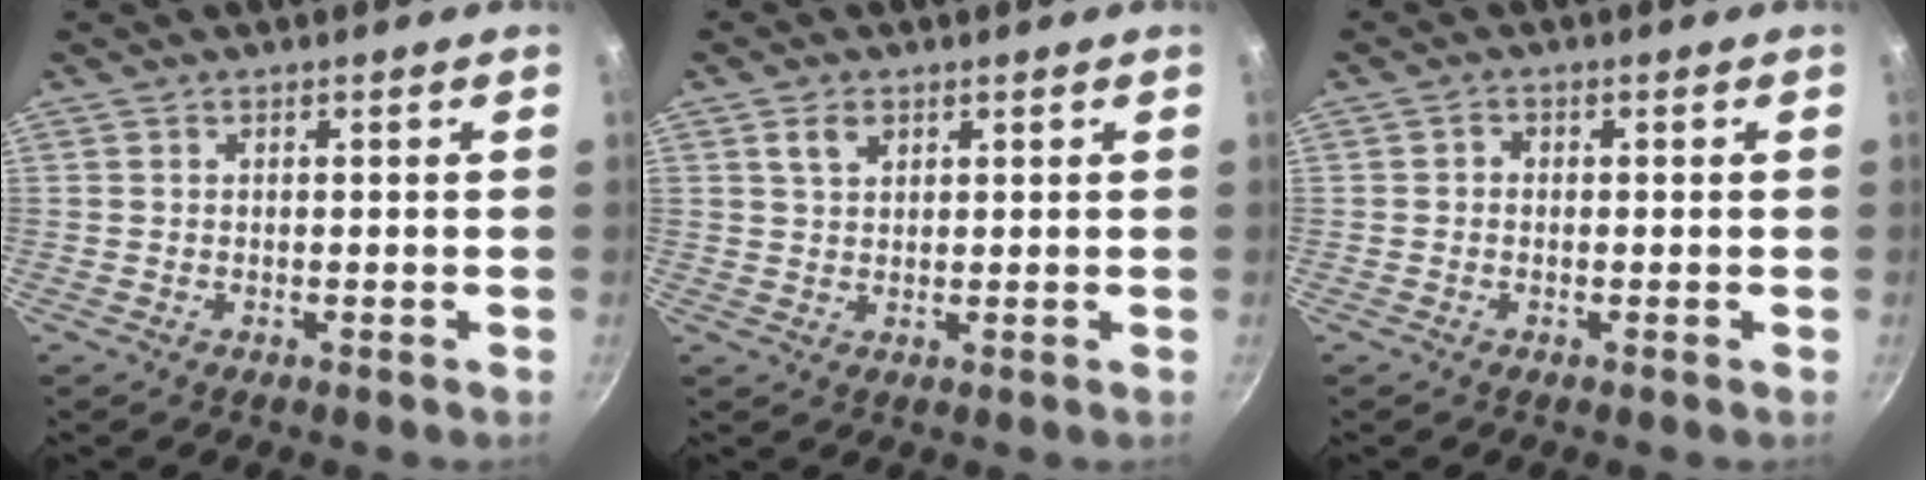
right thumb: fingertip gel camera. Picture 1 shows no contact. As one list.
[{"total": 3.2, "force": [1.5, 2.0, 2.0], "torque": [-0.029, -0.001, 0.028]}, {"total": 1.1, "force": [-0.3, 1.0, 0.5], "torque": [-0.007, 0.005, -0.008]}]